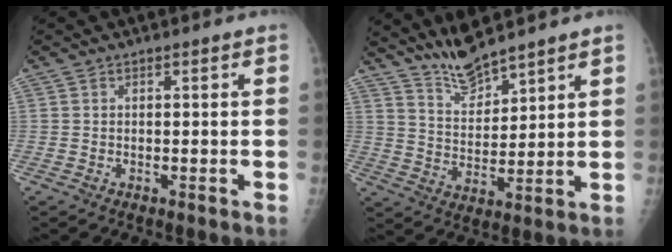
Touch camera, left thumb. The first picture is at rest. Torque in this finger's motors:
{"motor_torque": [0.27, -0.14, -0.17, -0.30, 0.00]}